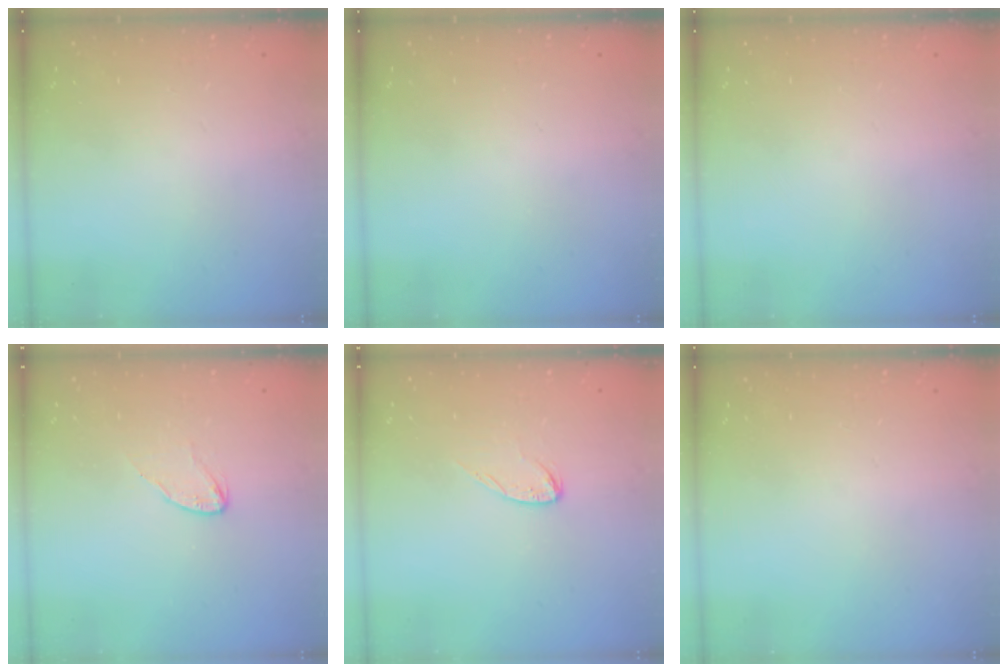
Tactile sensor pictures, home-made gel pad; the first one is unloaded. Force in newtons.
{"total": 0.0}
{"total": 0.0}
{"total": 3.6, "press": 3.6, "slide": 0.4}
{"total": 6.1, "press": 6.1, "slide": 0.4}
{"total": 0.0}